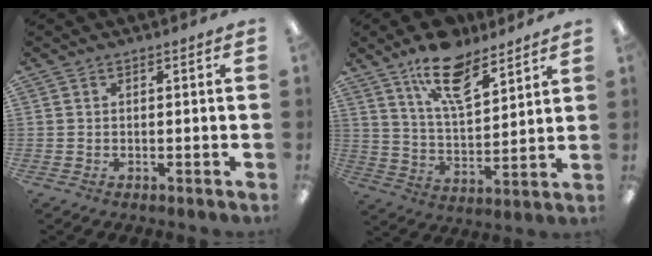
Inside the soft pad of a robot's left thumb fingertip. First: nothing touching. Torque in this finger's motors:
{"motor_torque": [0.65, 0.57, 1.57, -1.24, 0.29]}